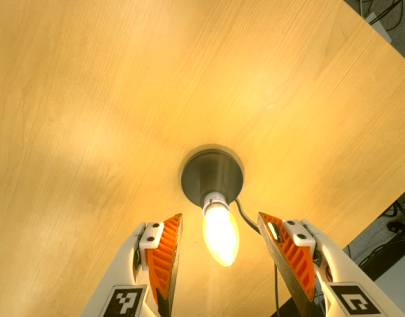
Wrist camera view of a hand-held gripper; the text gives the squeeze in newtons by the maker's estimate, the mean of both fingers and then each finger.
{"total": 0.0}